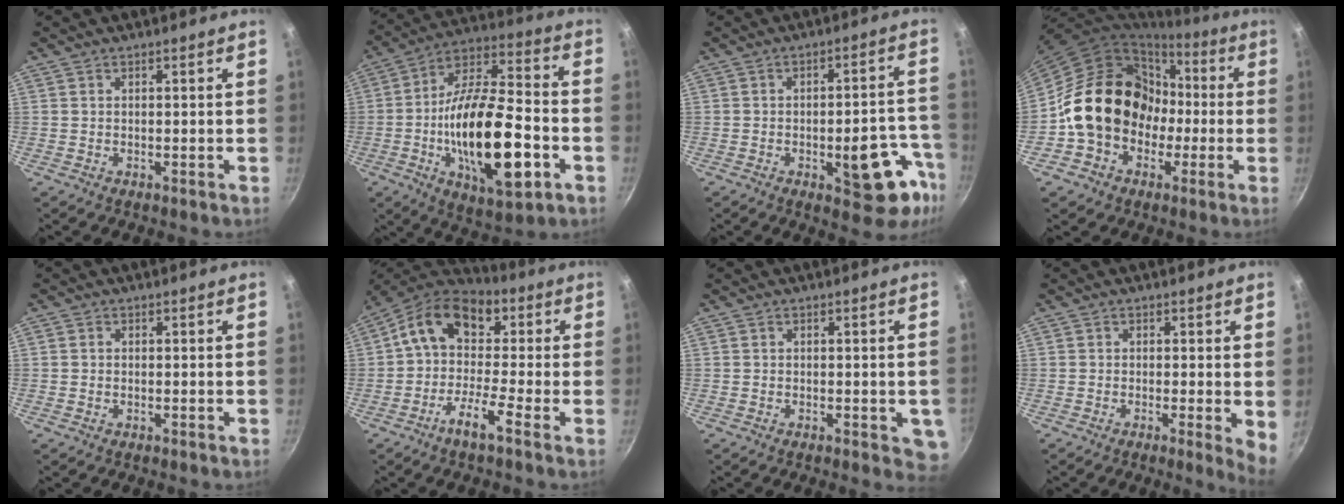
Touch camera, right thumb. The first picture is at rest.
{"total": 25.4, "force": [-6.4, 10.5, 22.2], "torque": [-0.369, 0.033, -0.104]}
{"total": 14.7, "force": [-5.8, 6.6, 11.8], "torque": [-0.081, 0.039, -0.070]}
{"total": 18.8, "force": [-1.4, 15.6, 10.5], "torque": [-0.142, 0.059, -0.017]}
{"total": 0.6, "force": [-0.1, 0.5, 0.3], "torque": [-0.005, 0.002, -0.004]}
{"total": 12.8, "force": [-0.9, 7.4, 10.4], "torque": [-0.166, 0.044, -0.041]}
{"total": 4.6, "force": [-1.2, 2.2, 3.8], "torque": [-0.023, 0.002, -0.013]}
{"total": 4.2, "force": [-0.3, 0.8, 4.2], "torque": [-0.051, -0.009, -0.007]}